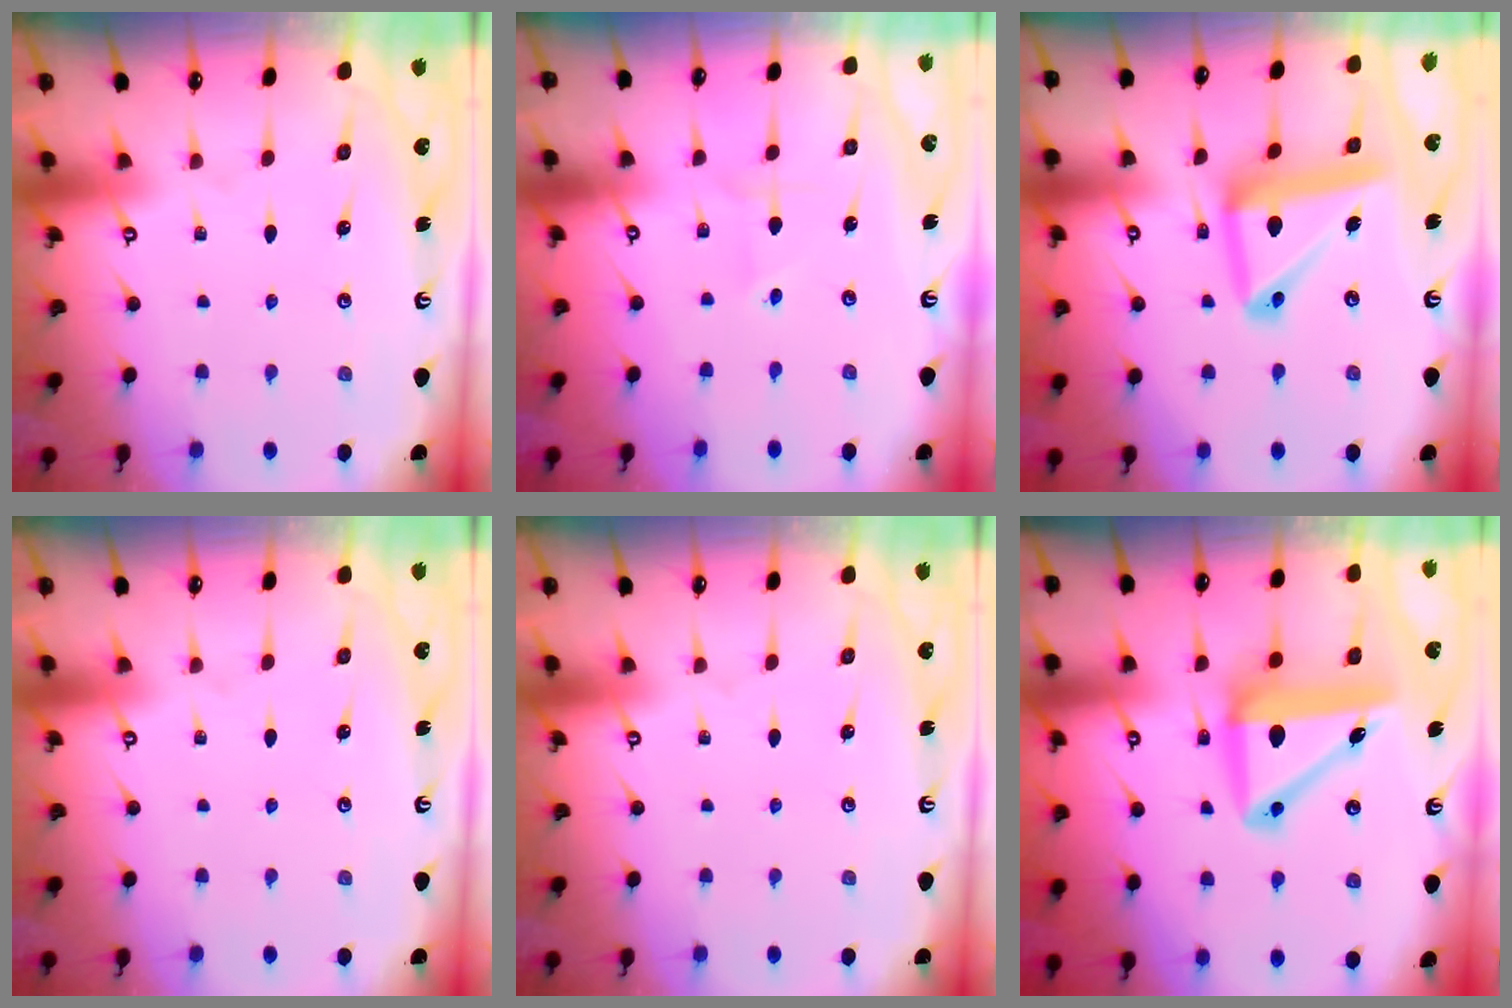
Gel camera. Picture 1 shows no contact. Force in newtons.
{"total": 1.8, "press": 1.8, "slide": 0.1}
{"total": 15.3, "press": 15.2, "slide": 1.7}
{"total": 0.0}
{"total": 0.0}
{"total": 11.5, "press": 11.2, "slide": 2.8}